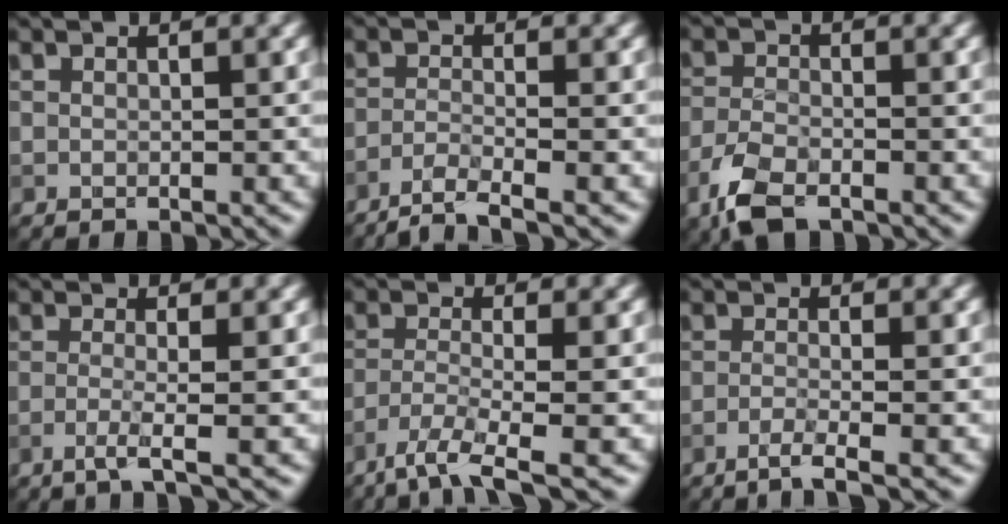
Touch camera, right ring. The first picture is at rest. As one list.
[{"total": 3.3, "force": [-2.5, 0.4, 2.2], "torque": [-0.038, -0.001, -0.061]}, {"total": 4.7, "force": [-3.1, 2.0, 2.9], "torque": [-0.064, -0.007, -0.070]}, {"total": 2.4, "force": [-1.0, 0.3, 2.2], "torque": [-0.035, 0.000, -0.034]}, {"total": 5.2, "force": [-3.7, 1.0, 3.5], "torque": [-0.062, -0.009, -0.078]}, {"total": 2.3, "force": [-1.4, 0.2, 1.8], "torque": [-0.029, 0.002, -0.041]}]